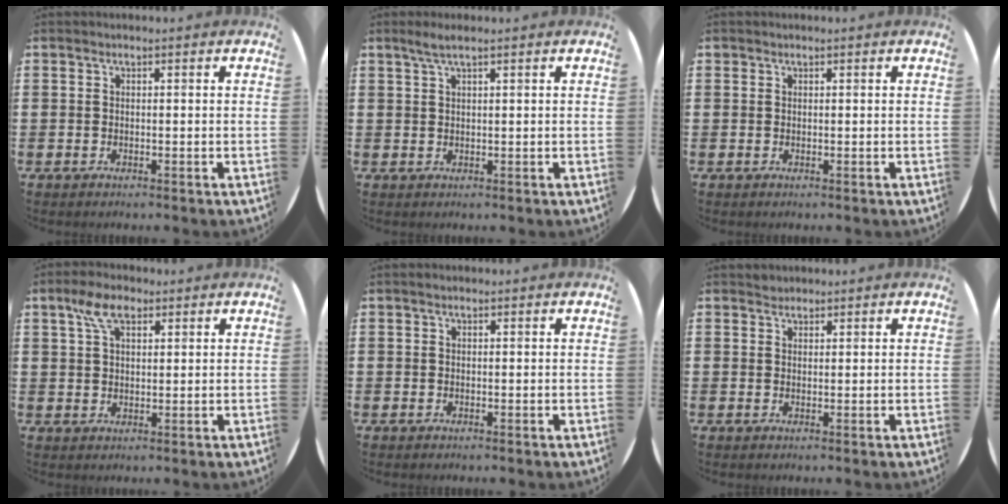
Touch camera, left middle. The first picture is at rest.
{"total": 2.1, "force": [1.4, 0.0, 1.6], "torque": [-0.032, 0.002, 0.024]}
{"total": 0.0}
{"total": 5.2, "force": [3.2, 2.7, 3.1], "torque": [-0.063, 0.007, 0.056]}
{"total": 0.0}
{"total": 1.1, "force": [1.1, 0.3, -0.2], "torque": [0.002, 0.002, 0.021]}